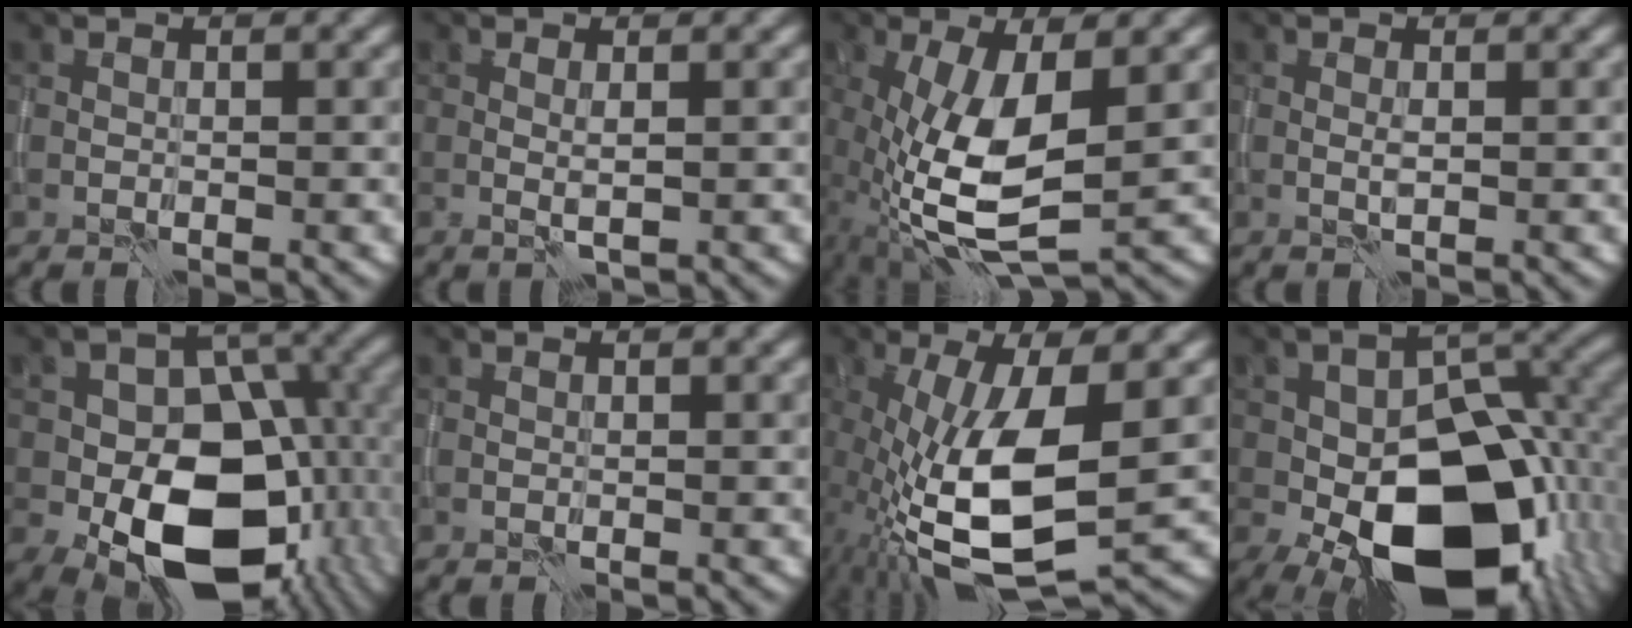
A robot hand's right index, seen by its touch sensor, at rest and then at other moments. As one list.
[{"total": 1.0, "force": [0.1, -0.1, 1.0], "torque": [-0.020, -0.004, 0.001]}, {"total": 9.3, "force": [-1.3, 3.4, 8.6], "torque": [-0.188, -0.016, -0.023]}, {"total": 0.6, "force": [0.0, 0.0, 0.6], "torque": [-0.014, -0.001, 0.000]}, {"total": 15.9, "force": [-3.9, 10.8, 11.0], "torque": [-0.156, -0.022, -0.050]}, {"total": 0.0}, {"total": 13.1, "force": [-2.2, 5.1, 11.8], "torque": [-0.235, -0.029, -0.035]}, {"total": 17.7, "force": [-5.6, 10.9, 12.8], "torque": [-0.173, -0.025, -0.070]}]